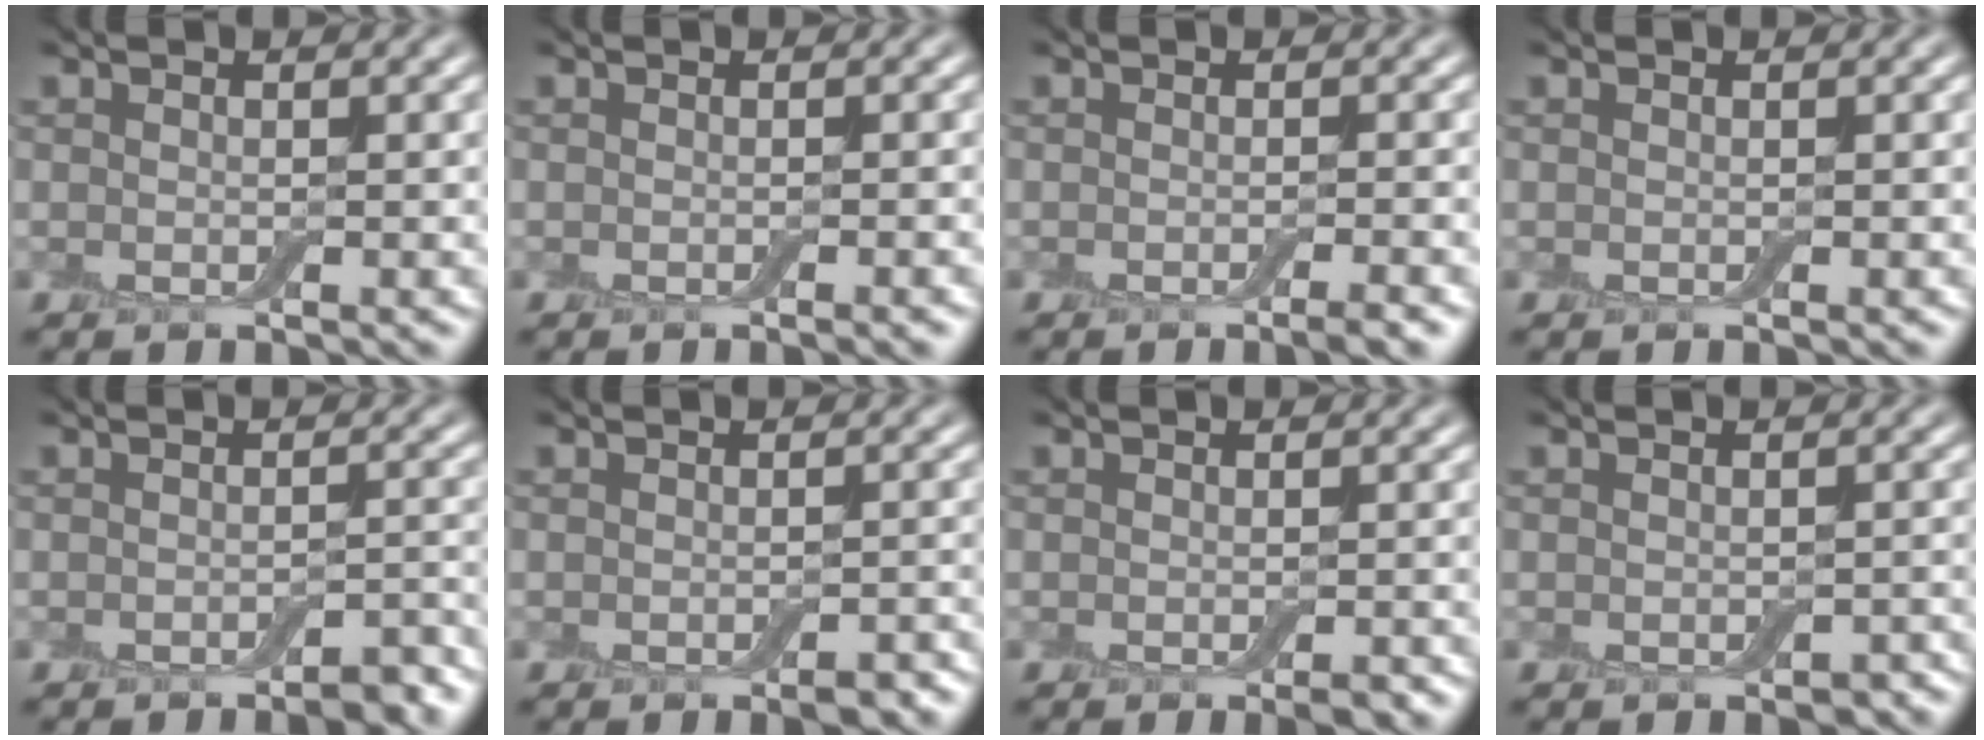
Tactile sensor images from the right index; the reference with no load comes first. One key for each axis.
{"total": 0.9, "fx": -0.5, "fy": 0.1, "fz": 0.7, "tx": -0.007, "ty": 0.000, "tz": -0.008}
{"total": 1.9, "fx": -1.1, "fy": 0.3, "fz": 1.6, "tx": -0.016, "ty": -0.001, "tz": -0.019}
{"total": 0.0}
{"total": 2.0, "fx": -1.5, "fy": 0.5, "fz": 1.2, "tx": -0.014, "ty": 0.004, "tz": -0.019}
{"total": 1.9, "fx": -1.1, "fy": 0.8, "fz": 1.4, "tx": -0.019, "ty": -0.001, "tz": -0.012}
{"total": 1.3, "fx": -0.7, "fy": 0.4, "fz": 1.0, "tx": -0.015, "ty": -0.002, "tz": -0.008}
{"total": 1.4, "fx": -0.7, "fy": 0.9, "fz": 0.8, "tx": -0.016, "ty": -0.007, "tz": -0.007}